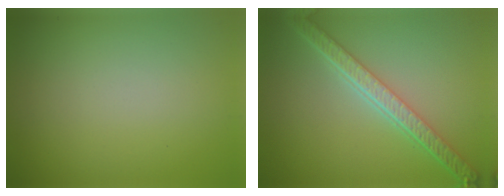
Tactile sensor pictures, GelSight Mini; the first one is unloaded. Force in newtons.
{"total": 5.4, "press": 4.1, "slide": 3.4}